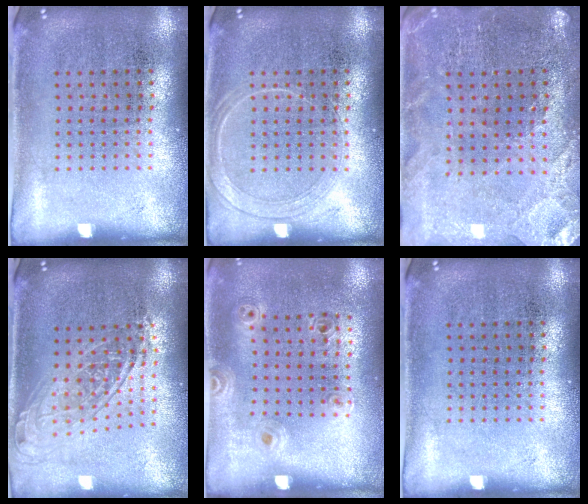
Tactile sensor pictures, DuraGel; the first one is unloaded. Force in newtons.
{"total": 1.6, "press": 1.6, "slide": 0.2}
{"total": 0.9, "press": 0.8, "slide": 0.2}
{"total": 1.8, "press": 1.4, "slide": 1.1}
{"total": 1.1, "press": 1.0, "slide": 0.5}
{"total": 0.0}